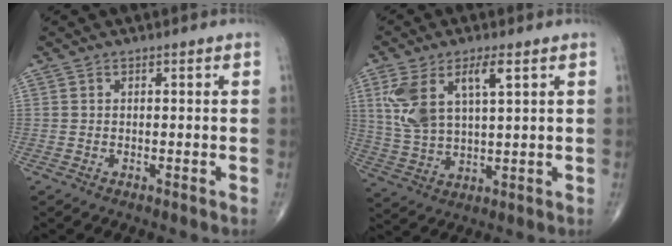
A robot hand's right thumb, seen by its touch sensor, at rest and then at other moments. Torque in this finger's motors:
{"motor_torque": [0.86, 1.51, 1.36, 0.53, 0.13]}